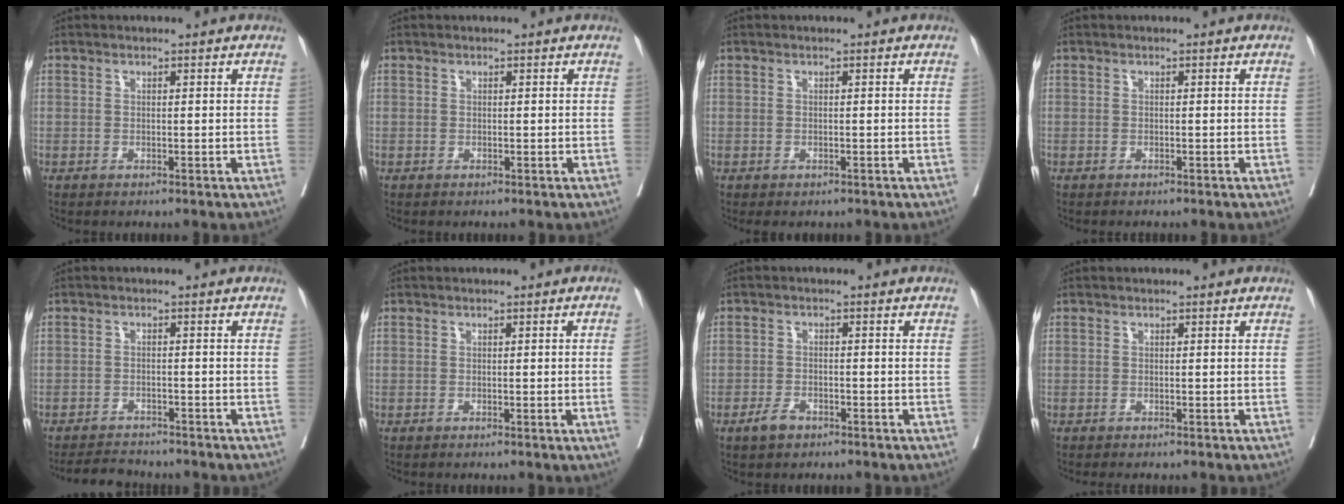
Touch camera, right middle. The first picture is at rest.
{"total": 0.0}
{"total": 0.8, "force": [-0.6, 0.4, 0.3], "torque": [-0.005, 0.000, -0.009]}
{"total": 0.6, "force": [-0.5, 0.1, 0.1], "torque": [-0.002, -0.001, -0.012]}
{"total": 4.5, "force": [-4.4, 0.8, 0.6], "torque": [-0.008, -0.014, -0.074]}
{"total": 2.6, "force": [-0.2, -0.4, 2.6], "torque": [-0.045, 0.003, 0.004]}
{"total": 2.5, "force": [-1.7, 1.2, 1.3], "torque": [-0.027, 0.001, -0.028]}
{"total": 1.2, "force": [-1.0, 0.2, 0.5], "torque": [-0.004, -0.002, -0.018]}